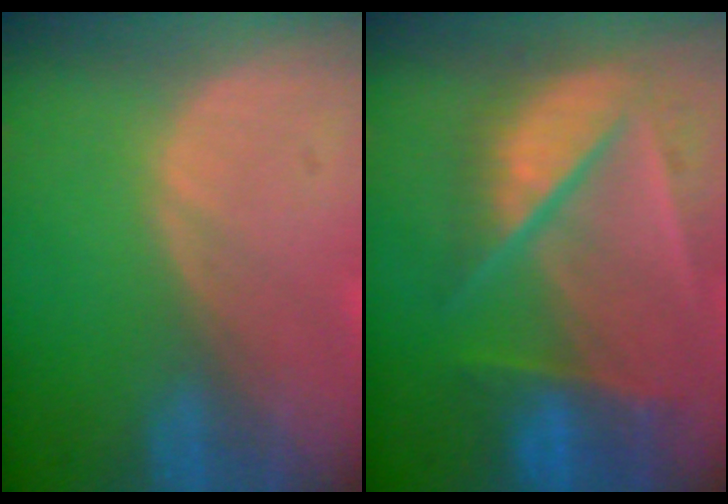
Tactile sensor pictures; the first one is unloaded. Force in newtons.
{"total": 9.9, "press": 8.5, "slide": 5.1}